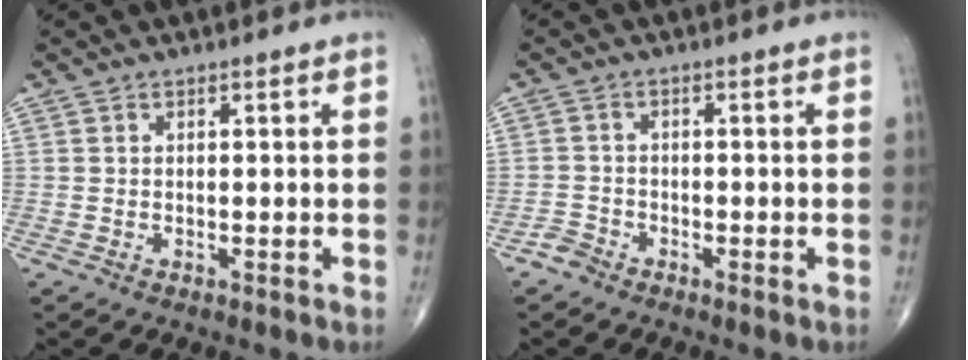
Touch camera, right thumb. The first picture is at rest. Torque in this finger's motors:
{"motor_torque": [0.16, -0.09, -0.06, -0.41, 0.04]}